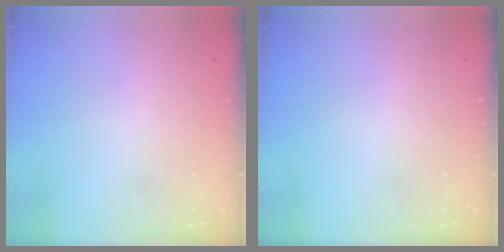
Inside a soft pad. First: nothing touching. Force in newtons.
{"total": 0.0}